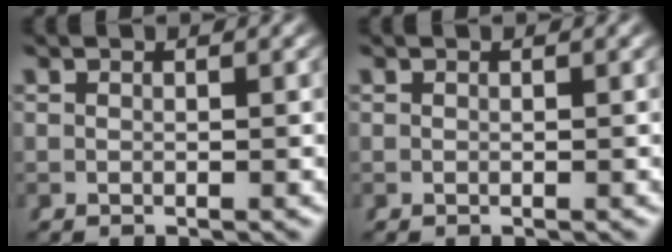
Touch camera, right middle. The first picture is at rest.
{"total": 0.0}